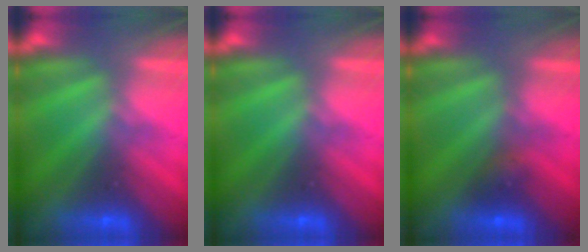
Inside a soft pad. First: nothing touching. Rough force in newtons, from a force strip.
{"total": 0.0}
{"total": 2.2}